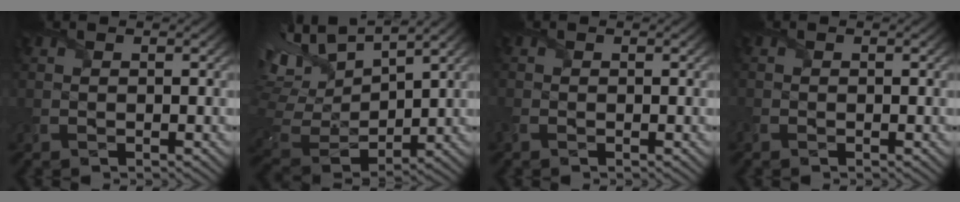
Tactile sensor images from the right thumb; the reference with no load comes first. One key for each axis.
{"total": 12.1, "fx": 7.8, "fy": 4.6, "fz": 8.1, "tx": -0.222, "ty": 0.026, "tz": 0.148}
{"total": 1.5, "fx": -1.1, "fy": 0.8, "fz": 0.6, "tx": -0.023, "ty": -0.010, "tz": -0.028}
{"total": 0.9, "fx": -0.8, "fy": 0.5, "fz": 0.2, "tx": -0.006, "ty": -0.007, "tz": -0.016}